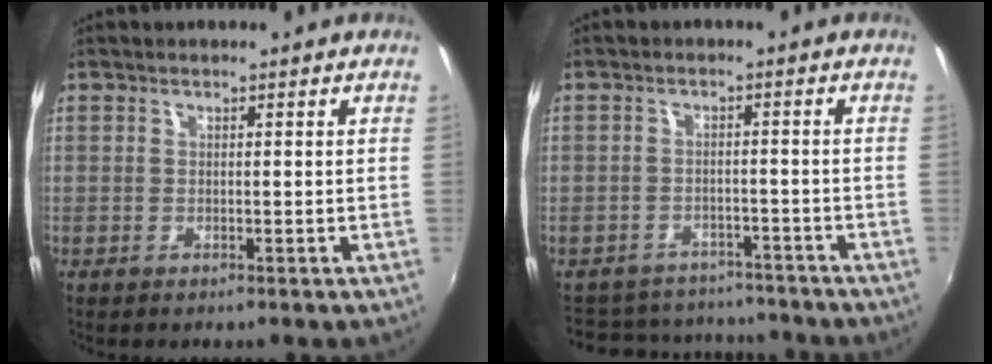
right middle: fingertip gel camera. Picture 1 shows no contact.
{"total": 11.7, "force": [-9.4, 6.6, 2.4], "torque": [-0.069, 0.038, -0.124]}